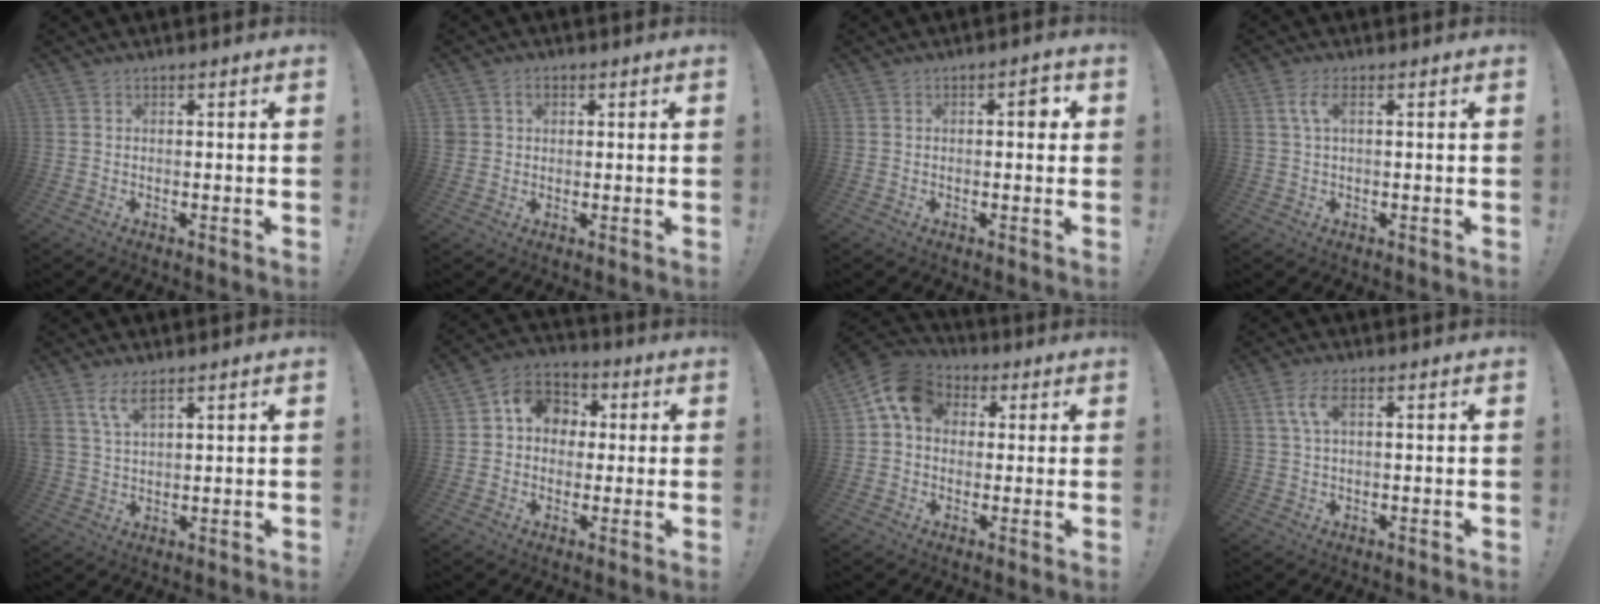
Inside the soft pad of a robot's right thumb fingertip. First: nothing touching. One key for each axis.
{"total": 3.0, "fx": 0.9, "fy": 2.7, "fz": 1.0, "tx": -0.020, "ty": 0.005, "tz": 0.020}
{"total": 2.9, "fx": 0.2, "fy": 1.3, "fz": 2.5, "tx": -0.026, "ty": 0.003, "tz": -0.005}
{"total": 4.0, "fx": 1.2, "fy": 1.3, "fz": 3.6, "tx": -0.067, "ty": 0.004, "tz": 0.021}
{"total": 6.2, "fx": 3.9, "fy": 2.2, "fz": 4.2, "tx": -0.086, "ty": -0.008, "tz": 0.075}
{"total": 9.3, "fx": 1.2, "fy": 8.3, "fz": 4.1, "tx": -0.055, "ty": 0.007, "tz": 0.029}
{"total": 10.3, "fx": 2.9, "fy": 8.0, "fz": 5.8, "tx": -0.085, "ty": 0.006, "tz": 0.059}
{"total": 5.2, "fx": 1.8, "fy": 2.0, "fz": 4.4, "tx": -0.083, "ty": 0.007, "tz": 0.032}